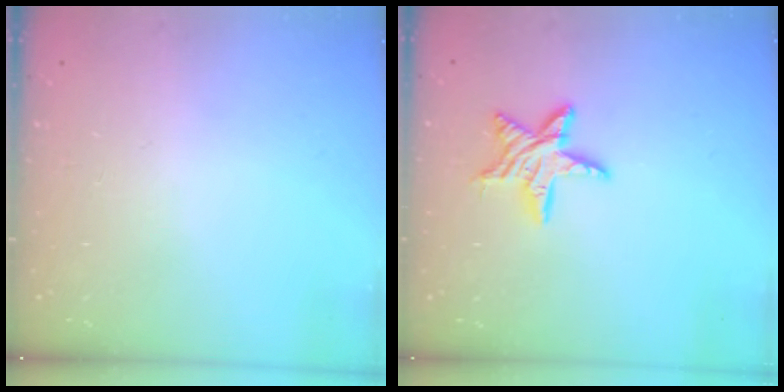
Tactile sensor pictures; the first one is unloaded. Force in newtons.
{"total": 9.8, "press": 9.8, "slide": 0.6}